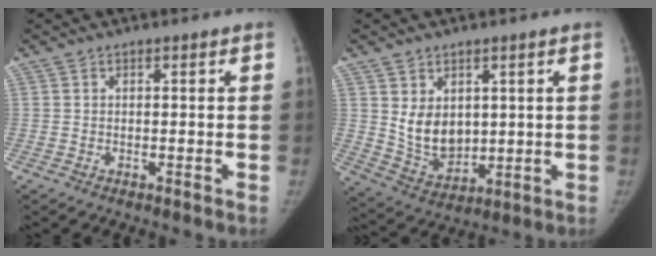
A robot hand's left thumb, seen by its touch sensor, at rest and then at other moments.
{"total": 8.7, "force": [1.9, 6.4, 5.6], "torque": [-0.064, -0.027, 0.058]}